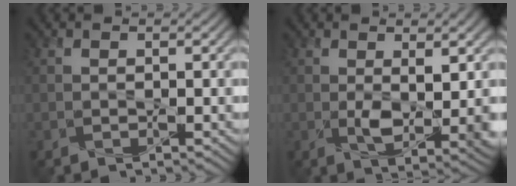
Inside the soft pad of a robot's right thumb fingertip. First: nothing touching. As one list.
[{"total": 5.7, "force": [0.3, 2.1, 5.4], "torque": [-0.091, -0.012, 0.013]}]